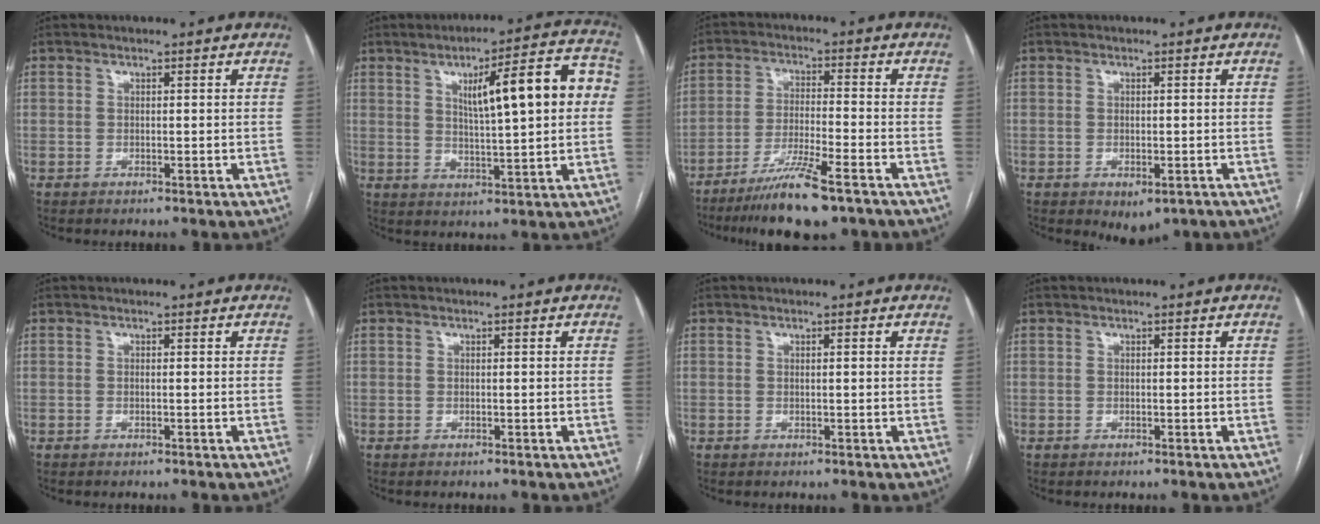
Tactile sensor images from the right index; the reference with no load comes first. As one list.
[{"total": 14.3, "force": [3.1, 2.2, 13.8], "torque": [-0.191, 0.030, 0.043]}, {"total": 10.4, "force": [-7.1, 0.5, 7.5], "torque": [-0.139, -0.029, -0.126]}, {"total": 3.5, "force": [-1.8, 1.8, 2.4], "torque": [-0.029, -0.004, -0.012]}, {"total": 0.0}, {"total": 0.0}, {"total": 0.9, "force": [0.3, 0.0, 0.8], "torque": [-0.016, 0.005, 0.003]}, {"total": 0.0}]